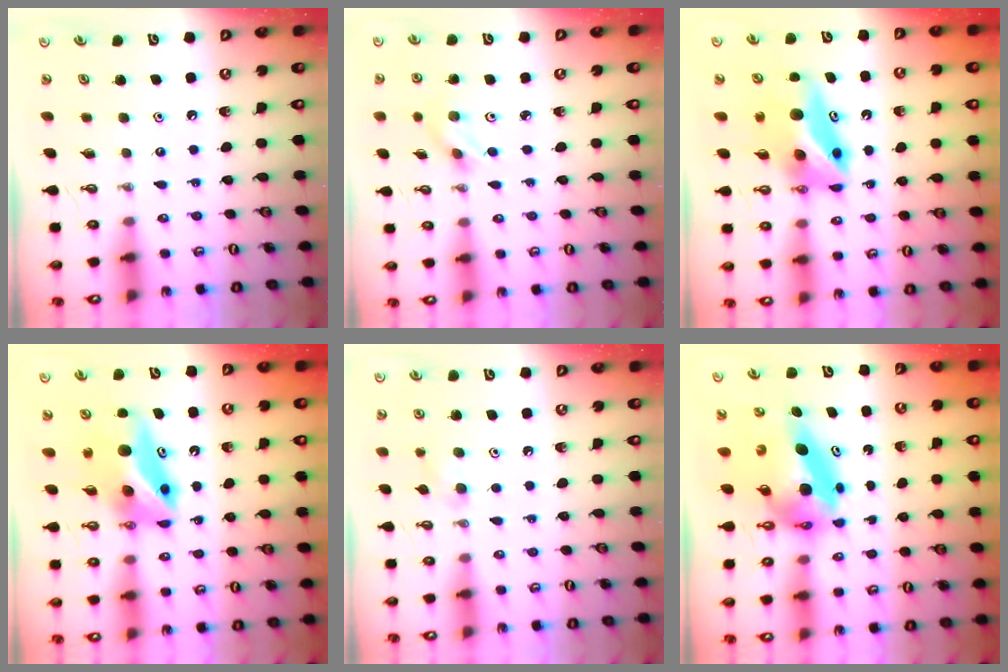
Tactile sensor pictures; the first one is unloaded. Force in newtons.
{"total": 2.3, "press": 2.1, "slide": 0.8}
{"total": 9.5, "press": 8.3, "slide": 4.4}
{"total": 9.5, "press": 8.3, "slide": 4.4}
{"total": 5.1, "press": 5.1, "slide": 0.7}
{"total": 7.6, "press": 7.6, "slide": 0.6}